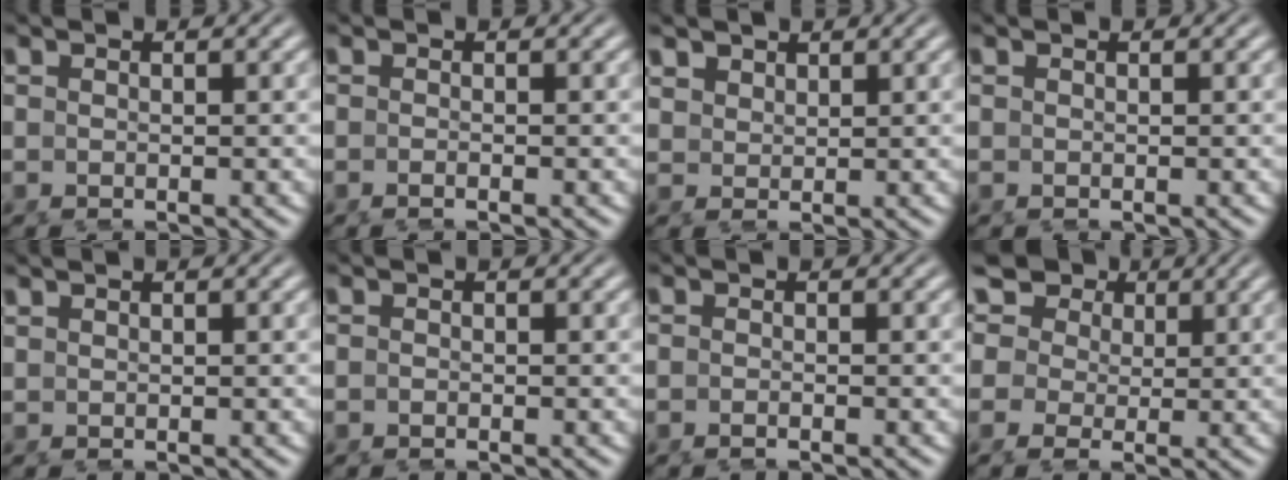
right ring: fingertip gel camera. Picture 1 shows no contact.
{"total": 0.8, "force": [-0.7, -0.4, 0.3], "torque": [-0.004, 0.000, -0.013]}
{"total": 1.7, "force": [1.7, 0.3, 0.4], "torque": [-0.004, -0.003, 0.045]}
{"total": 0.0}
{"total": 0.0}
{"total": 0.7, "force": [-0.6, -0.4, 0.0], "torque": [0.001, -0.007, -0.007]}
{"total": 0.9, "force": [-0.8, -0.3, 0.3], "torque": [-0.003, 0.000, -0.015]}
{"total": 10.9, "force": [2.5, 9.3, 5.0], "torque": [-0.127, -0.009, 0.031]}